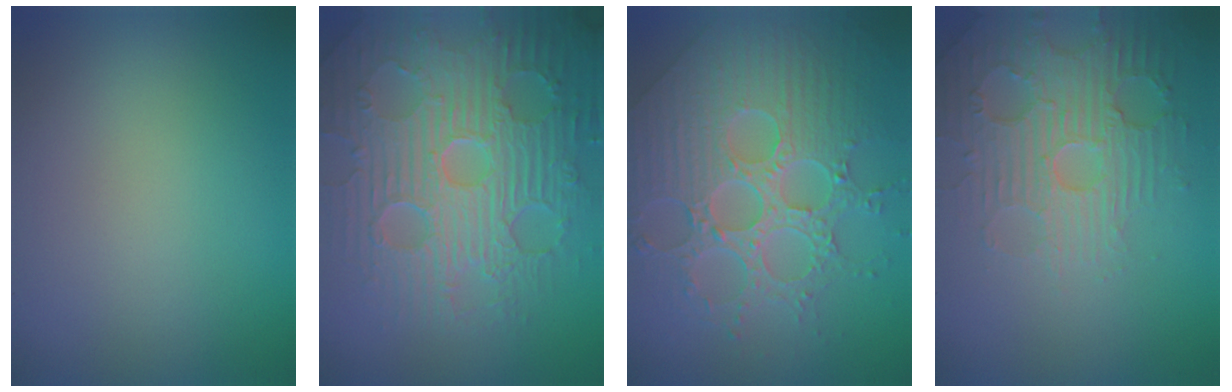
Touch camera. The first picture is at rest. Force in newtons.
{"total": 10.8, "press": 7.1, "slide": 8.1}
{"total": 8.7, "press": 6.4, "slide": 5.8}
{"total": 4.9, "press": 4.4, "slide": 2.3}